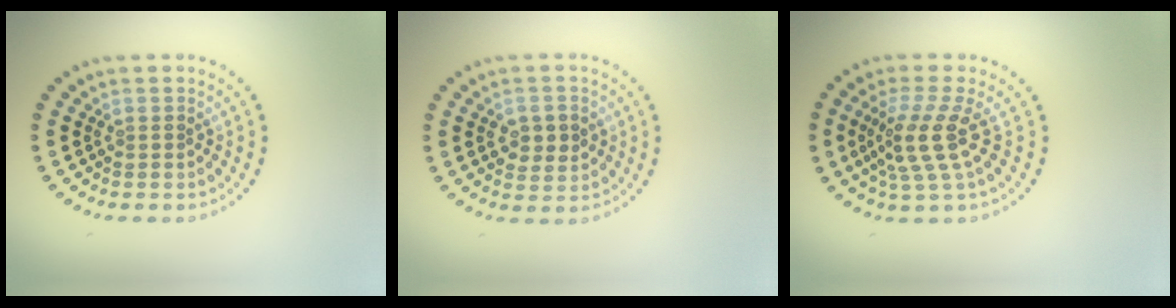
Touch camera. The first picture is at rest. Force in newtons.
{"total": 2.6, "press": 2.6, "slide": 0.3}
{"total": 3.8, "press": 3.0, "slide": 2.4}